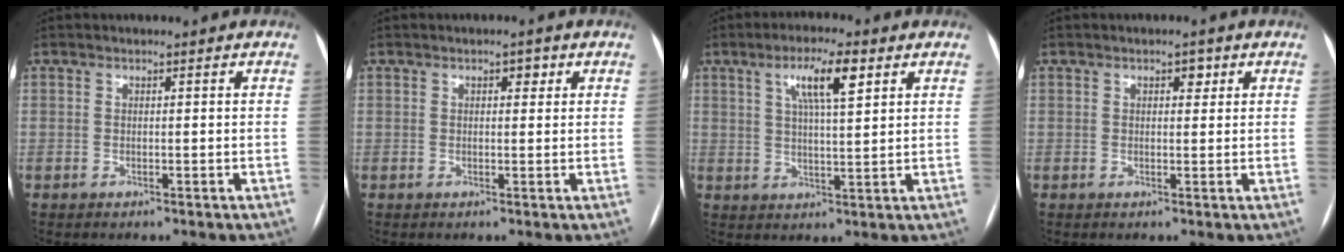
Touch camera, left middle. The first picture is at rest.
{"total": 1.5, "force": [0.7, 0.8, 1.0], "torque": [-0.012, 0.008, 0.009]}
{"total": 7.4, "force": [3.4, 1.1, 6.4], "torque": [-0.117, 0.009, 0.058]}
{"total": 1.6, "force": [0.8, 0.9, 1.0], "torque": [-0.013, 0.005, 0.011]}